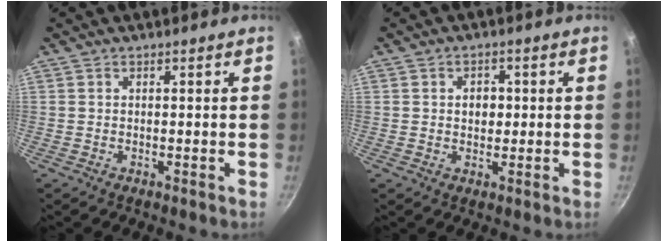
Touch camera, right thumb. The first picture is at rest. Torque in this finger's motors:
{"motor_torque": [0.38, 0.27, 0.59, -0.30, 0.05]}